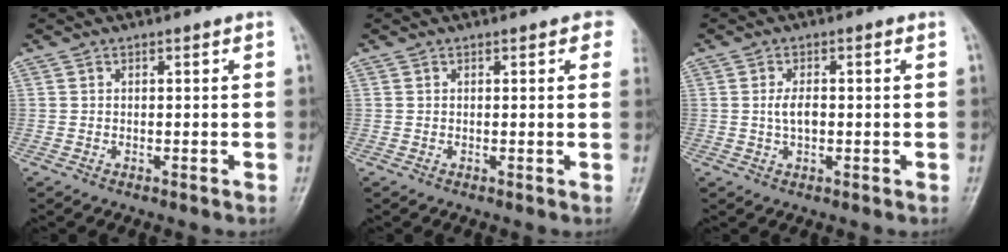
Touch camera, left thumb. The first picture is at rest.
{"total": 2.9, "force": [1.6, 1.2, 2.2], "torque": [-0.004, 0.002, 0.011]}
{"total": 3.0, "force": [-0.2, 1.6, 2.6], "torque": [-0.047, 0.004, -0.004]}